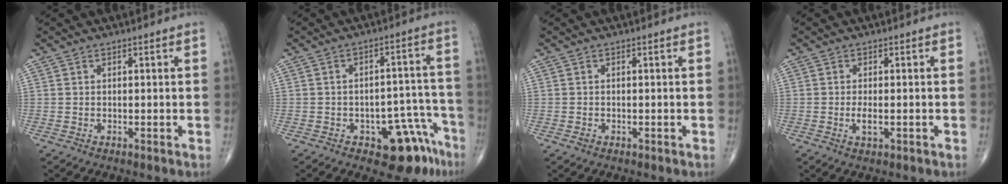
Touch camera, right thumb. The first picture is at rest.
{"total": 10.7, "force": [-6.4, 5.4, 6.6], "torque": [-0.038, 0.059, -0.078]}
{"total": 0.8, "force": [-0.4, 0.6, 0.3], "torque": [-0.005, 0.003, -0.005]}
{"total": 2.5, "force": [-0.6, 1.0, 2.2], "torque": [-0.044, -0.002, -0.011]}